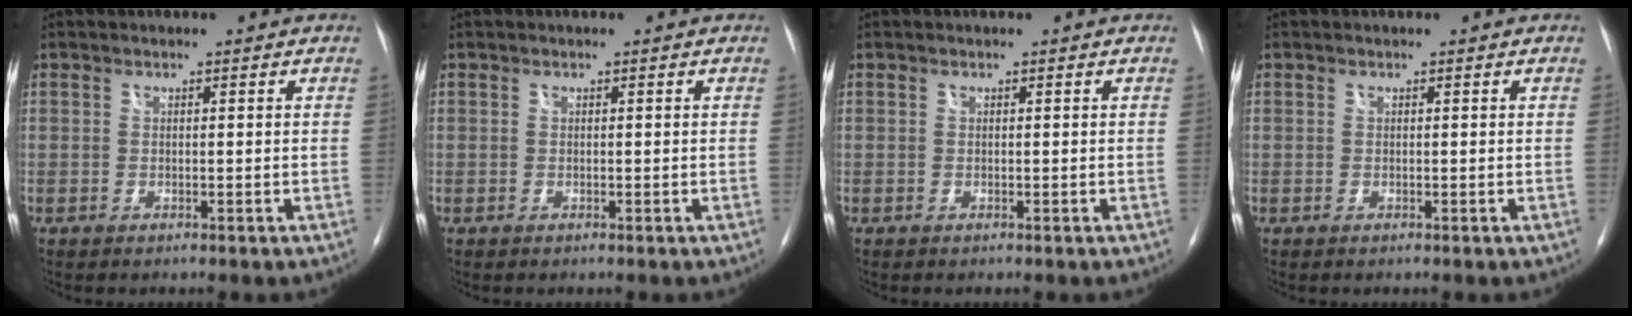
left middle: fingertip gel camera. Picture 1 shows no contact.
{"total": 0.0}
{"total": 0.0}
{"total": 0.0}